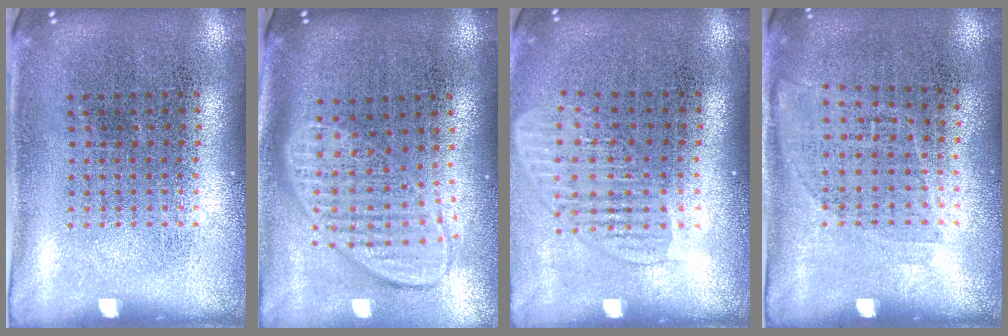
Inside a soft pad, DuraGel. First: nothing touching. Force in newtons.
{"total": 2.0, "press": 1.5, "slide": 1.2}
{"total": 1.6, "press": 1.4, "slide": 0.8}
{"total": 1.0, "press": 0.8, "slide": 0.6}